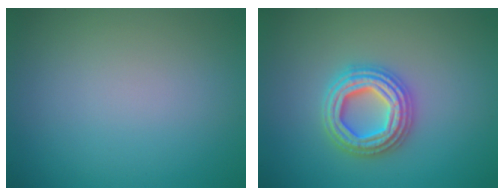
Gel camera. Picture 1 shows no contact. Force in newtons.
{"total": 4.7, "press": 4.6, "slide": 0.8}